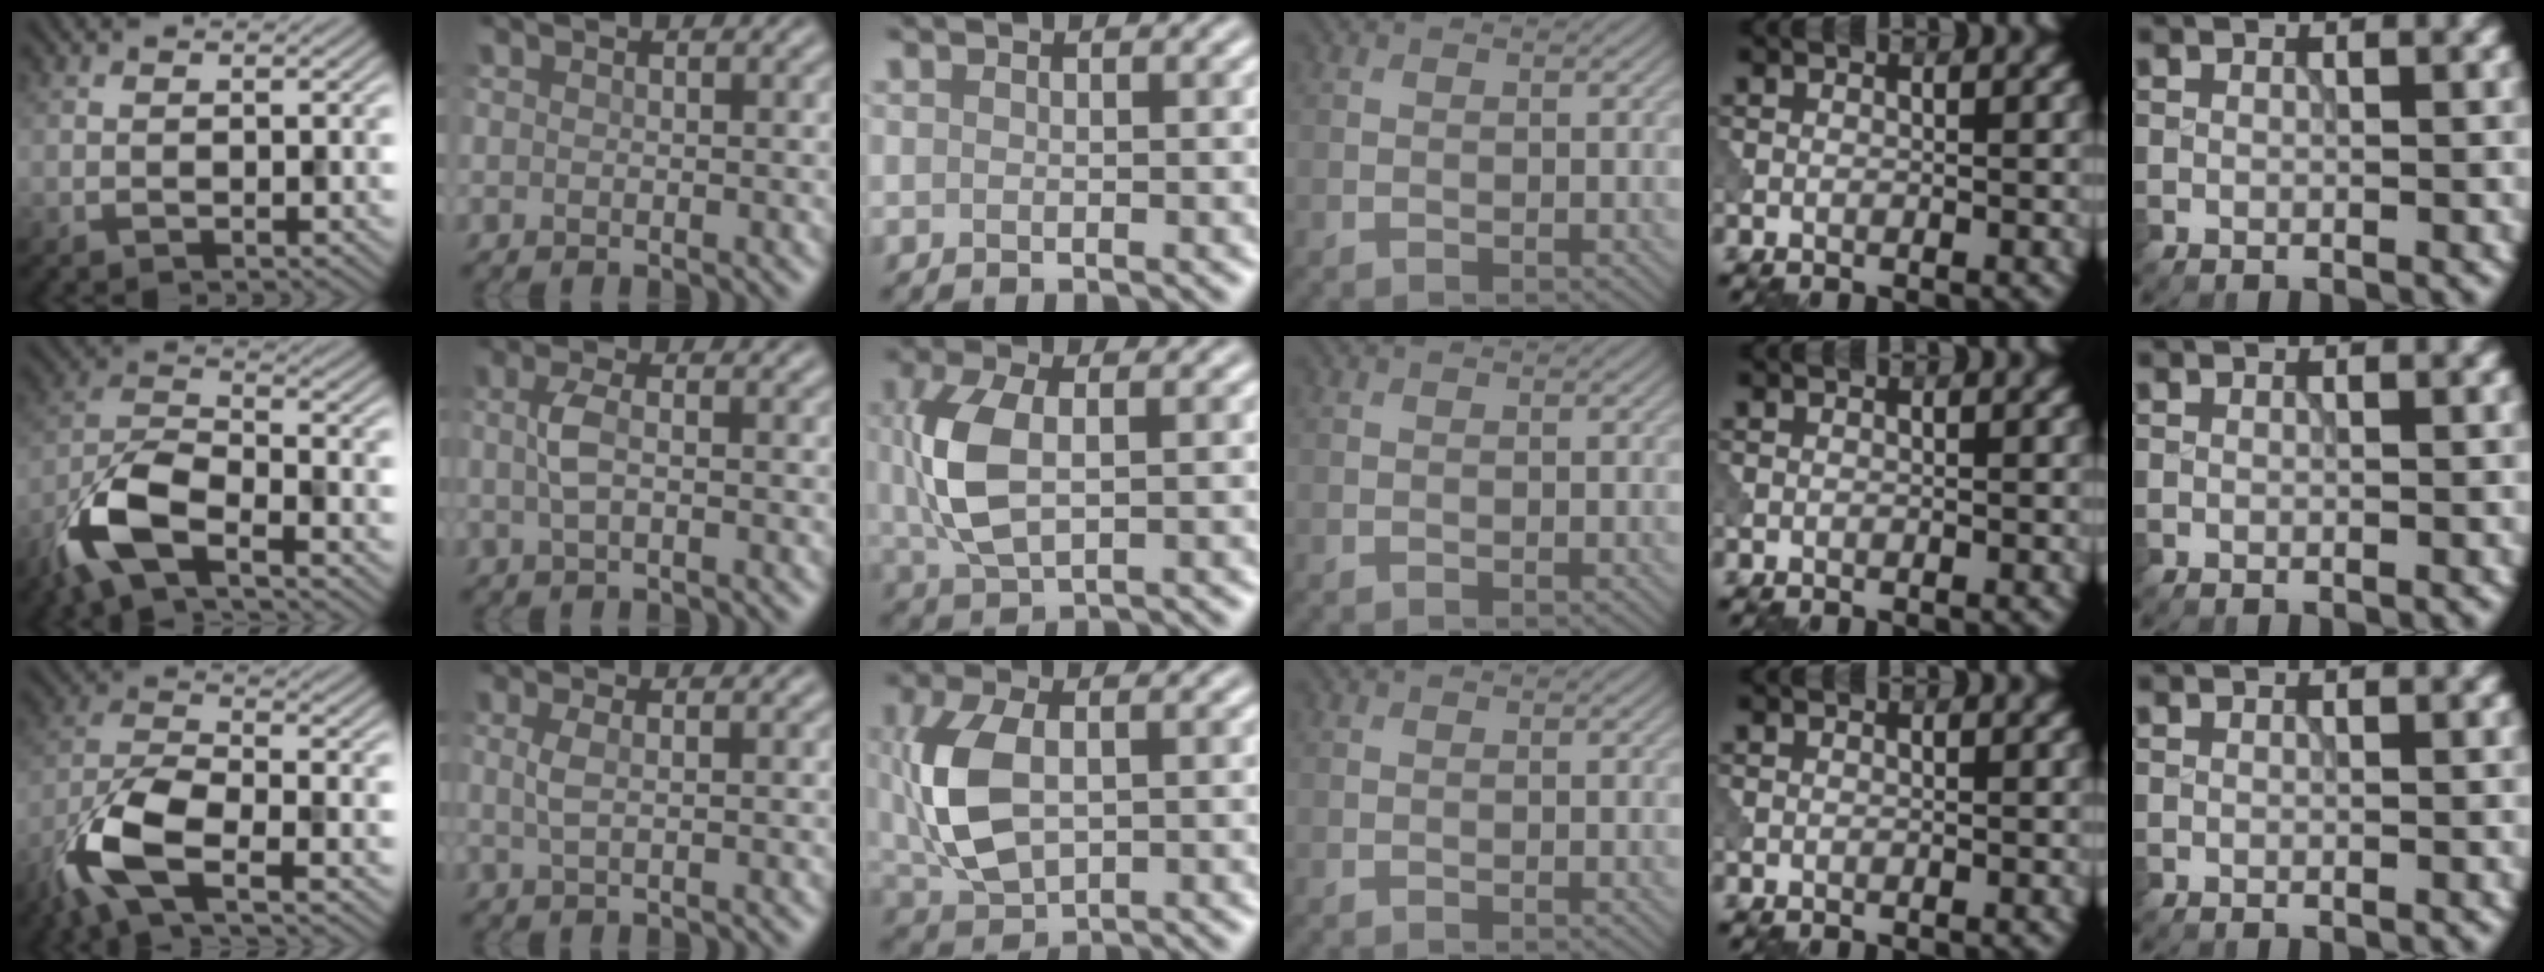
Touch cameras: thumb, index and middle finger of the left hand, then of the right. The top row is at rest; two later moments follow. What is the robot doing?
{"motion": "wipe", "object": "makeup brush"}